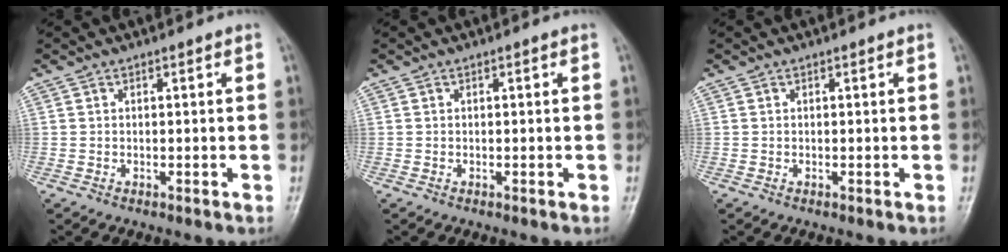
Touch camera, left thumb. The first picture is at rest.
{"total": 0.0}
{"total": 0.0}